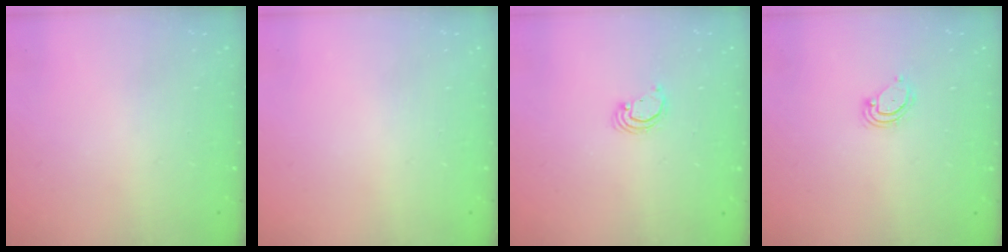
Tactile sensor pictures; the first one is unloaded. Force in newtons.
{"total": 0.0}
{"total": 2.7, "press": 2.7, "slide": 0.1}
{"total": 4.3, "press": 4.3, "slide": 0.3}